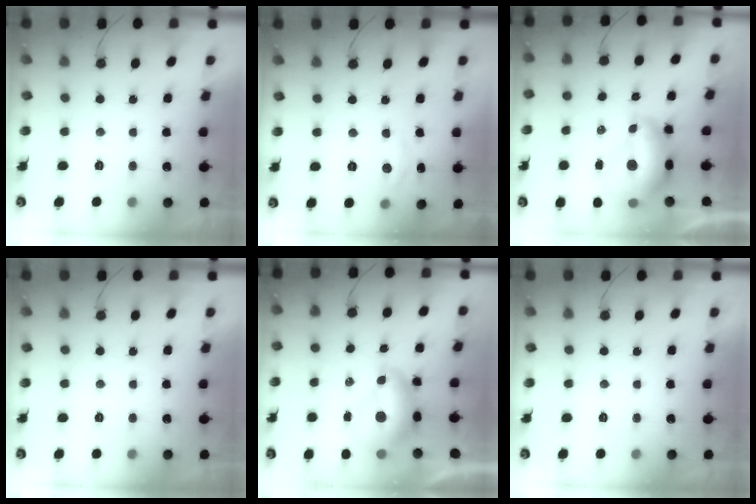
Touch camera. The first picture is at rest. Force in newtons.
{"total": 3.9, "press": 3.8, "slide": 0.5}
{"total": 10.0, "press": 9.9, "slide": 1.0}
{"total": 0.0}
{"total": 9.1, "press": 9.0, "slide": 1.0}
{"total": 0.0}